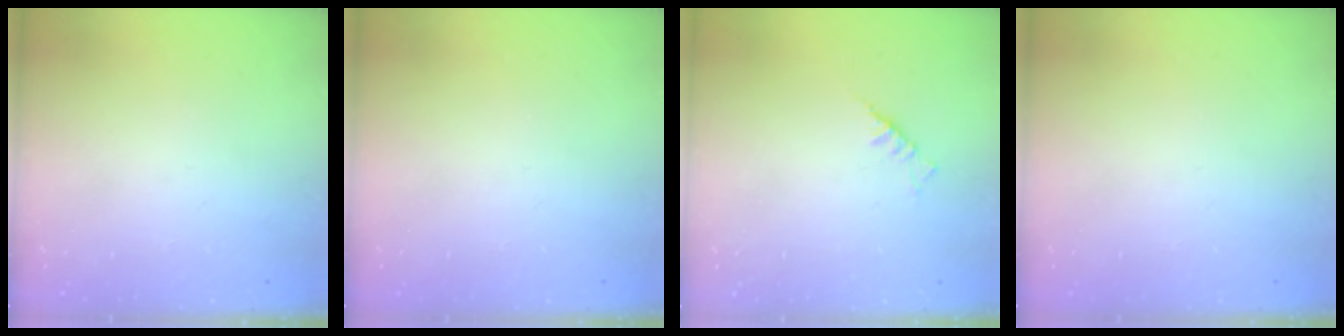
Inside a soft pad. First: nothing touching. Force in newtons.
{"total": 0.0}
{"total": 2.3, "press": 2.2, "slide": 0.5}
{"total": 0.0}